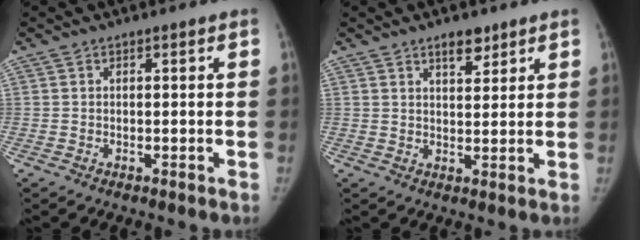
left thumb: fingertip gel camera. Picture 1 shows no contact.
{"total": 4.3, "force": [3.0, 2.0, 2.4], "torque": [-0.018, -0.020, 0.049]}